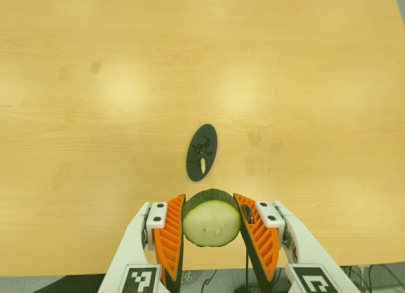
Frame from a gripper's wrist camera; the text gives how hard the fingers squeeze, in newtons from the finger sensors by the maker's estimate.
{"total": 10.2, "left": 9.8, "right": 10.7}